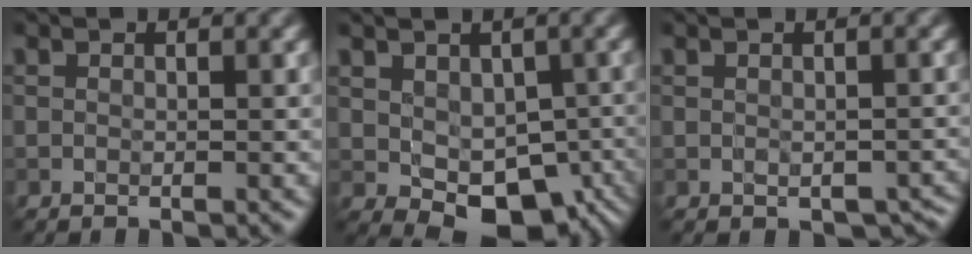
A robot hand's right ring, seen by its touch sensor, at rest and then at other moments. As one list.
[{"total": 7.2, "force": [-2.0, 4.7, 5.1], "torque": [-0.076, -0.017, -0.016]}, {"total": 2.5, "force": [-0.9, 1.8, 1.5], "torque": [-0.017, -0.015, -0.003]}]